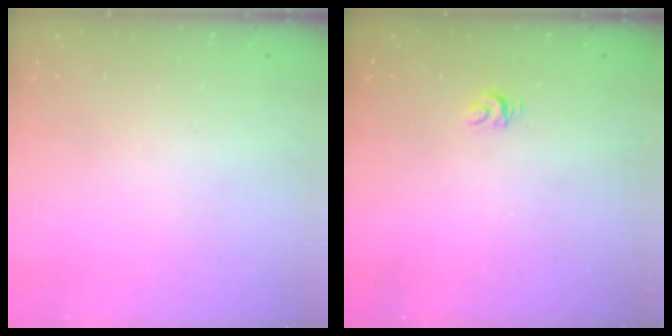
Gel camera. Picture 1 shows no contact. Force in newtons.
{"total": 4.5, "press": 4.5, "slide": 0.4}